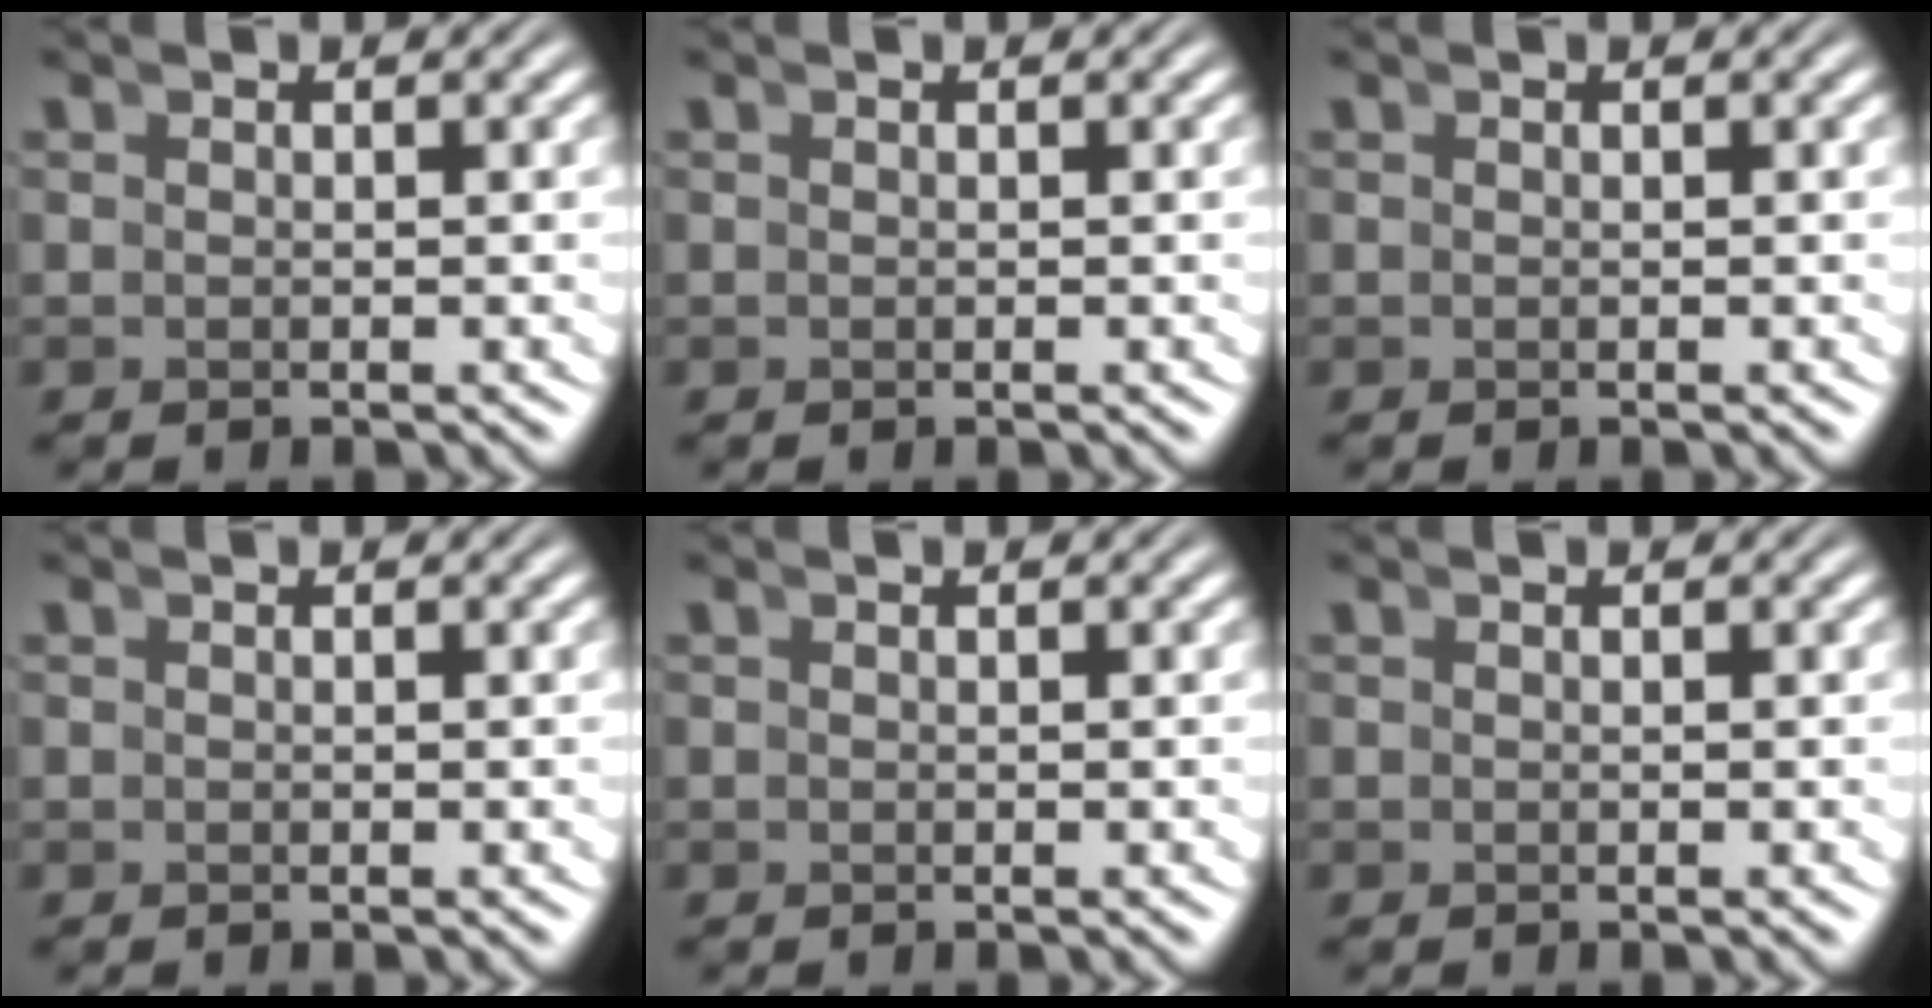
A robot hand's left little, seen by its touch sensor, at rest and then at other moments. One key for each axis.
{"total": 0.0}
{"total": 0.0}
{"total": 0.0}
{"total": 0.0}
{"total": 0.0}